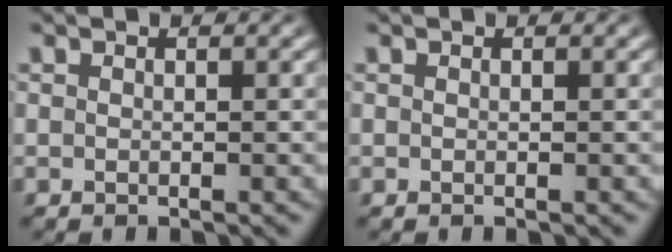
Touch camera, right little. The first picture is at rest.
{"total": 0.0}